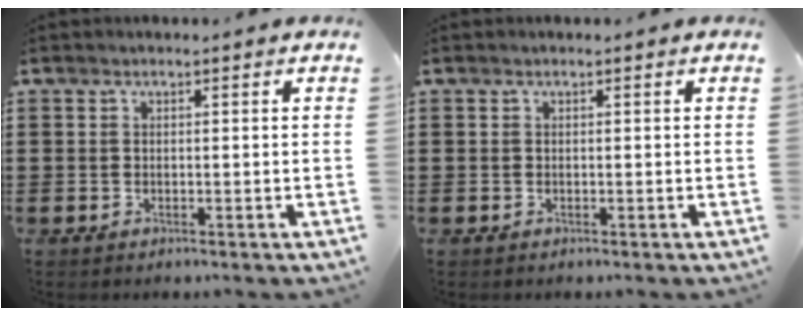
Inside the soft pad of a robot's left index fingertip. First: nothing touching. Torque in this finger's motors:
{"motor_torque": [-0.14, 0.14, 0.00, 0.00]}